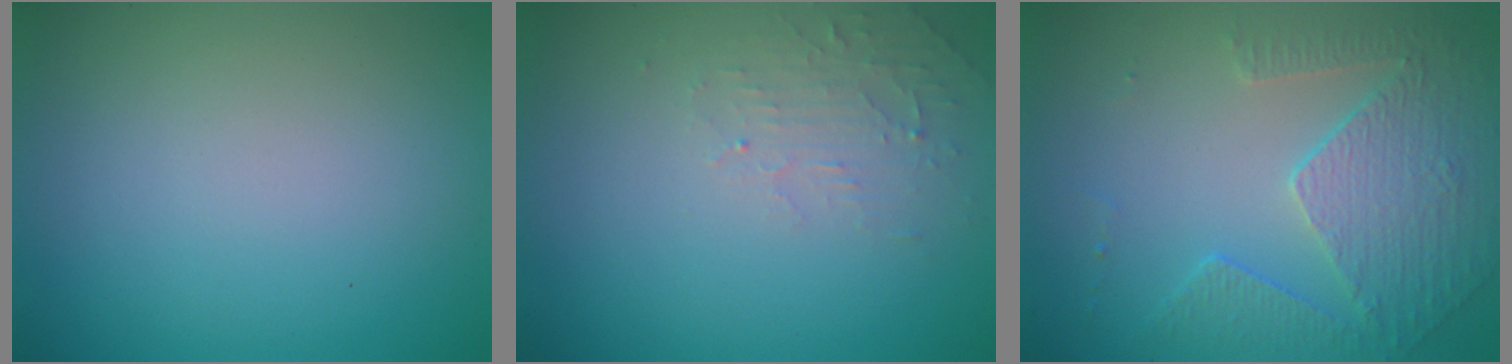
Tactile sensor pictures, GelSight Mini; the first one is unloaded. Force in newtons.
{"total": 2.0, "press": 1.9, "slide": 0.4}
{"total": 4.7, "press": 3.5, "slide": 3.1}